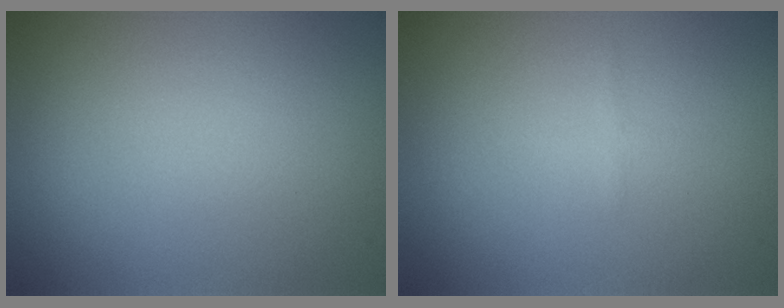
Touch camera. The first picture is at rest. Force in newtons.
{"total": 0.6, "press": 0.6, "slide": 0.0}